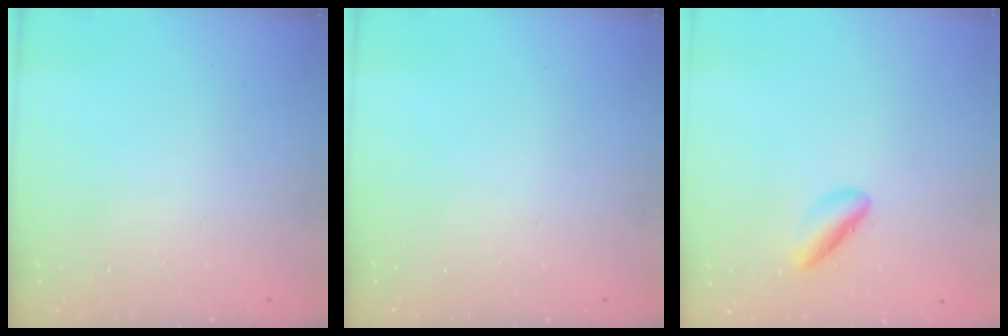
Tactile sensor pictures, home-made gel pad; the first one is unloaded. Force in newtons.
{"total": 0.0}
{"total": 3.6, "press": 3.5, "slide": 0.6}